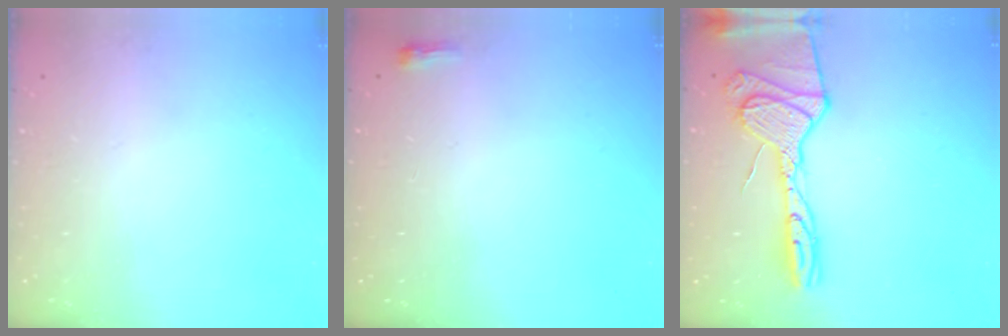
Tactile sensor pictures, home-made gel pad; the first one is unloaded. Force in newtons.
{"total": 2.6, "press": 2.5, "slide": 0.6}
{"total": 18.9, "press": 18.8, "slide": 1.9}